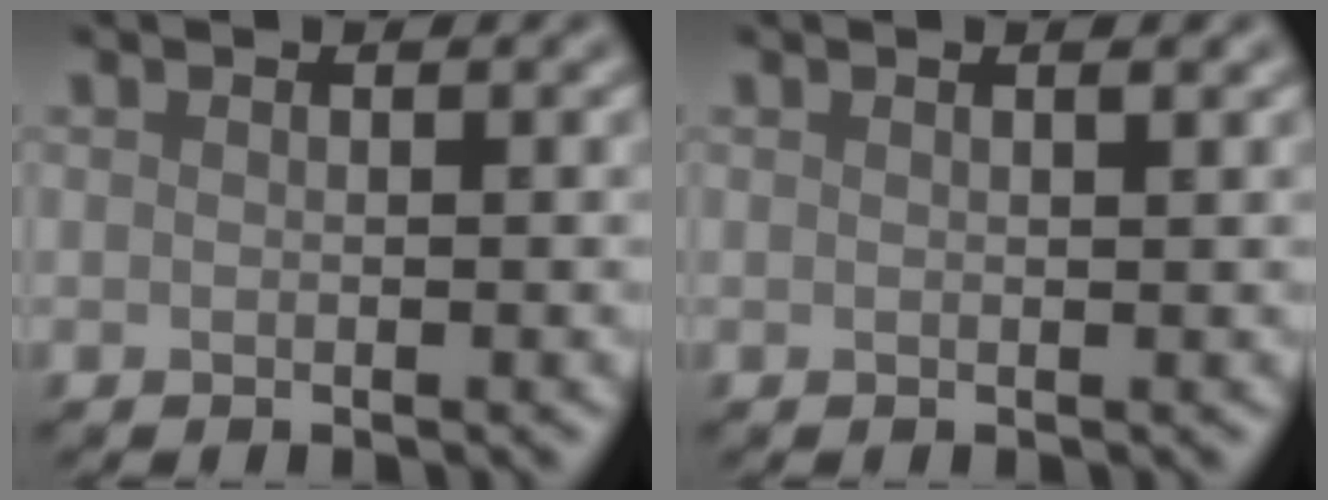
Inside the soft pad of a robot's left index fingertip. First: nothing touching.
{"total": 0.7, "force": [0.4, 0.1, 0.6], "torque": [-0.009, 0.003, 0.008]}